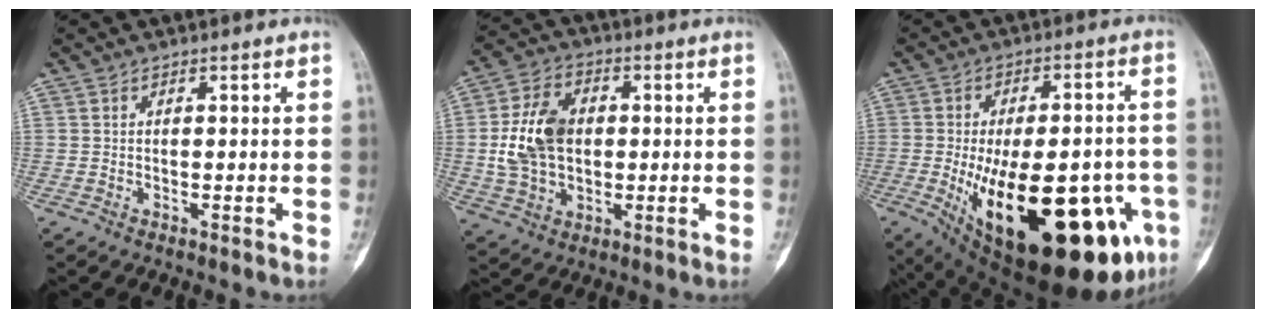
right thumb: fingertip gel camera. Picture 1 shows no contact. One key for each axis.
{"total": 12.7, "fx": 0.5, "fy": 8.9, "fz": 9.0, "tx": -0.157, "ty": 0.011, "tz": 0.012}
{"total": 31.0, "fx": -9.6, "fy": 12.1, "fz": 26.9, "tx": -0.353, "ty": -0.009, "tz": -0.112}